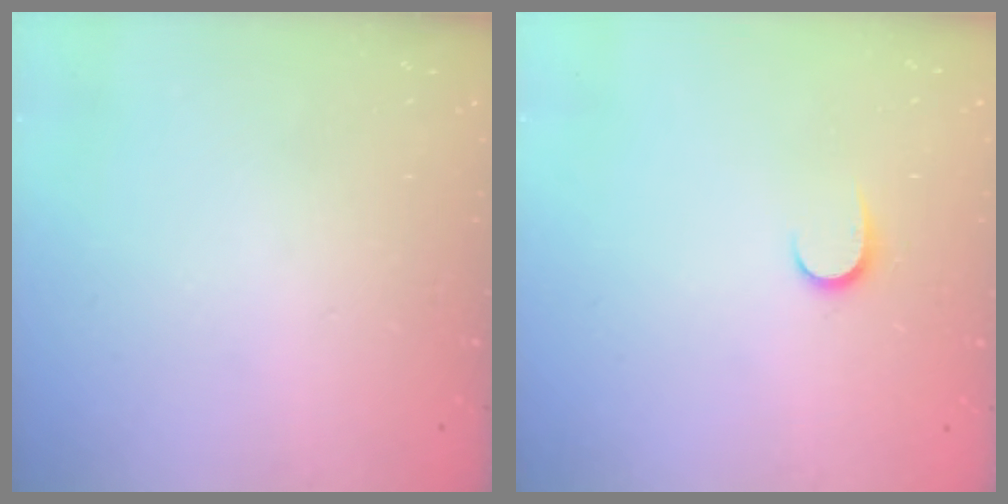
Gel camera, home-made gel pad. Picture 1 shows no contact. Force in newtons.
{"total": 5.1, "press": 5.1, "slide": 0.5}